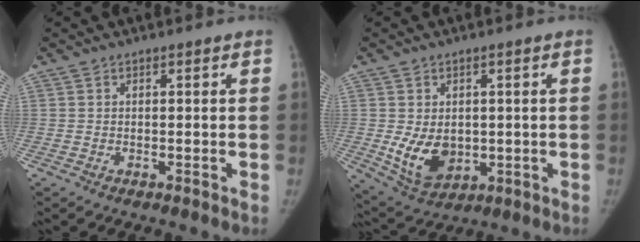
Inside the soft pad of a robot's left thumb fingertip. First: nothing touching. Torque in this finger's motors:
{"motor_torque": [1.02, 1.20, 0.74, -0.66, 0.28]}